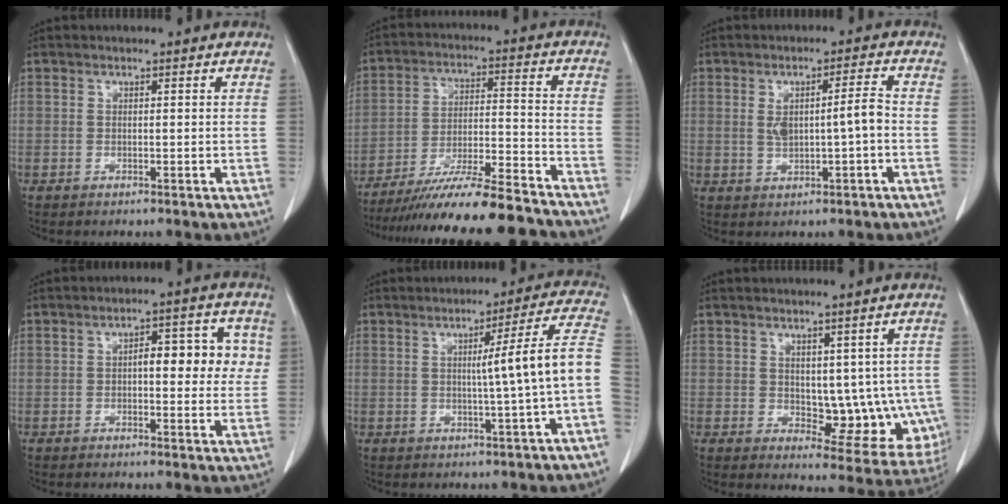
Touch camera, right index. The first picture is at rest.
{"total": 19.9, "force": [-17.8, 0.4, 9.0], "torque": [-0.140, -0.013, -0.281]}
{"total": 5.3, "force": [-0.1, 0.9, 5.2], "torque": [-0.091, 0.012, 0.006]}
{"total": 7.9, "force": [1.2, 3.3, 7.1], "torque": [-0.081, 0.023, 0.013]}
{"total": 9.4, "force": [-0.8, -1.7, 9.2], "torque": [-0.122, 0.011, -0.010]}
{"total": 10.1, "force": [0.1, 5.8, 8.3], "torque": [-0.080, 0.003, 0.020]}